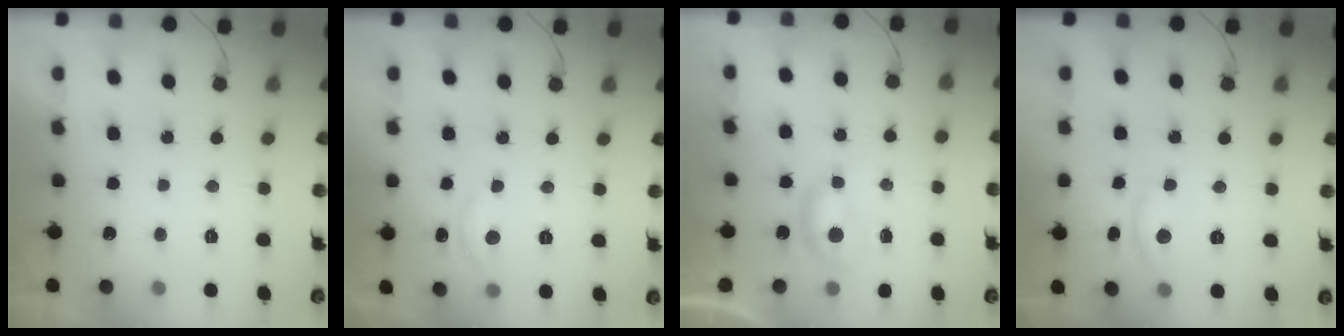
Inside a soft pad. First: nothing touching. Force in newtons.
{"total": 5.9, "press": 5.9, "slide": 0.8}
{"total": 4.4, "press": 4.4, "slide": 0.5}
{"total": 5.6, "press": 5.6, "slide": 0.4}